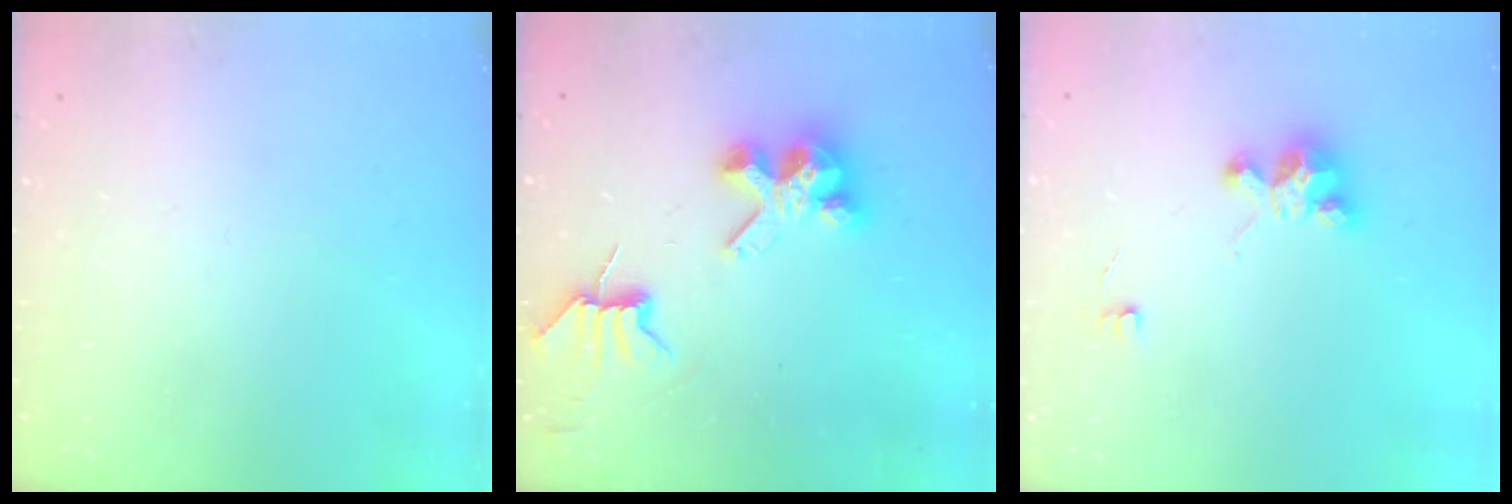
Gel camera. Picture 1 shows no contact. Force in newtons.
{"total": 6.6, "press": 6.6, "slide": 0.7}
{"total": 4.9, "press": 4.8, "slide": 0.2}